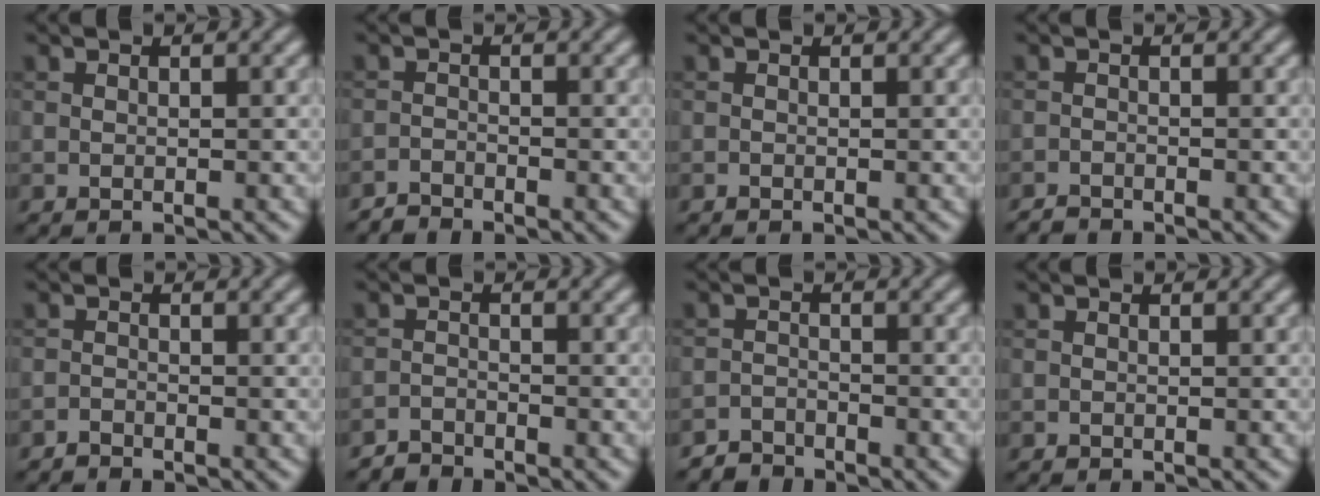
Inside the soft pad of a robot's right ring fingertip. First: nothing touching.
{"total": 1.5, "force": [-1.5, 0.1, 0.1], "torque": [0.001, -0.002, -0.035]}
{"total": 0.0}
{"total": 1.1, "force": [-1.1, 0.1, 0.1], "torque": [0.001, -0.005, -0.024]}
{"total": 0.8, "force": [-0.7, 0.2, 0.1], "torque": [0.001, -0.002, -0.017]}
{"total": 1.7, "force": [-1.7, 0.2, 0.0], "torque": [0.002, 0.000, -0.038]}
{"total": 2.0, "force": [-1.9, 0.4, -0.1], "torque": [0.004, 0.001, -0.042]}
{"total": 0.0}